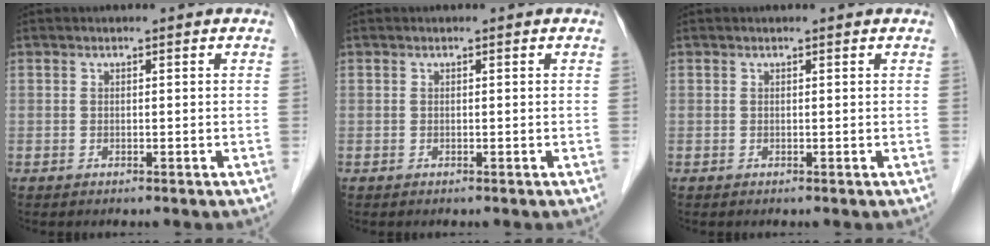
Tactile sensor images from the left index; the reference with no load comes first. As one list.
[{"total": 0.0}, {"total": 0.9, "force": [0.8, 0.1, 0.2], "torque": [-0.010, 0.007, 0.008]}]